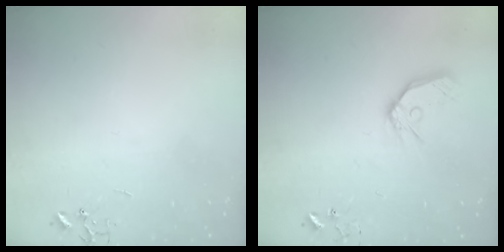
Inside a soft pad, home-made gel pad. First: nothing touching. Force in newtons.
{"total": 13.0, "press": 12.9, "slide": 1.6}